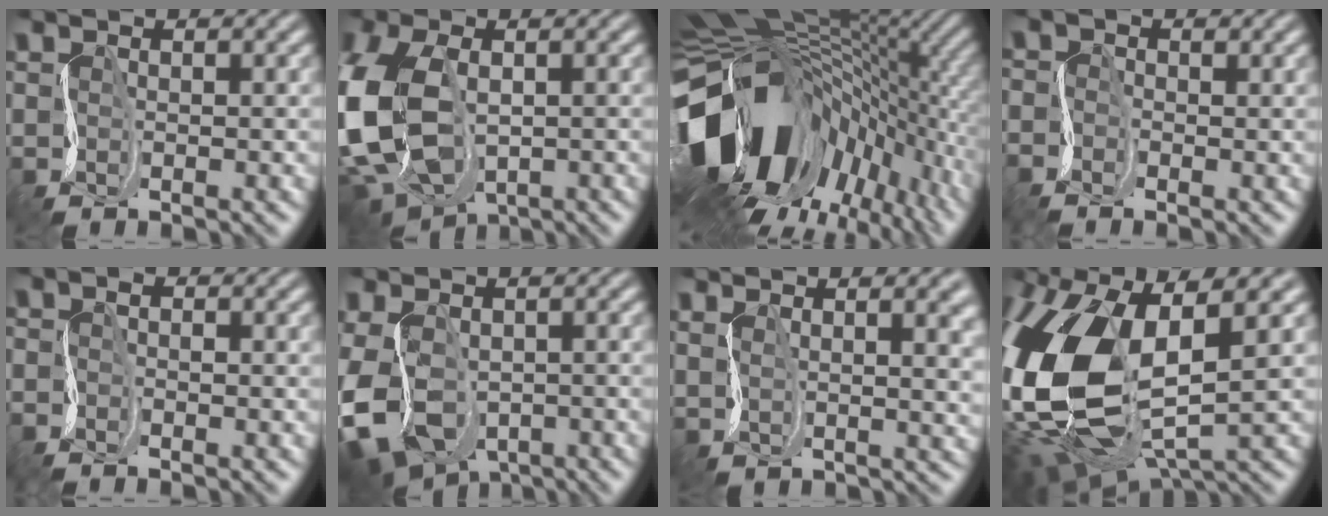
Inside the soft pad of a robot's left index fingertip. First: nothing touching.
{"total": 11.1, "force": [-2.8, 7.1, 8.1], "torque": [-0.223, -0.028, -0.043]}
{"total": 18.7, "force": [-5.2, 12.1, 13.3], "torque": [-0.264, -0.045, -0.069]}
{"total": 1.6, "force": [-1.6, 0.3, -0.1], "torque": [-0.002, -0.004, -0.034]}
{"total": 1.4, "force": [-1.4, 0.2, 0.4], "torque": [-0.015, -0.003, -0.027]}
{"total": 10.8, "force": [-5.8, 6.9, 5.8], "torque": [-0.132, -0.039, -0.067]}
{"total": 8.3, "force": [4.1, 3.9, 6.0], "torque": [-0.100, 0.040, 0.056]}
{"total": 15.7, "force": [-0.5, 8.7, 13.1], "torque": [-0.309, -0.022, -0.003]}